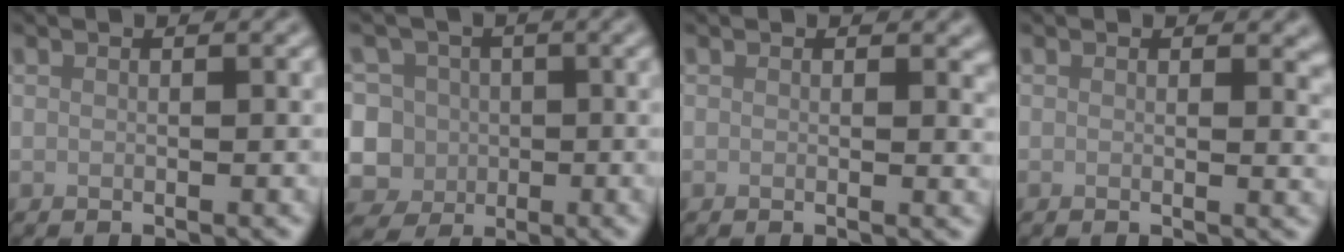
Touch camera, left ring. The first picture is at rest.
{"total": 7.8, "force": [-1.2, 7.4, 2.3], "torque": [-0.043, 0.024, -0.056]}
{"total": 1.1, "force": [0.5, 0.7, 0.7], "torque": [-0.004, -0.004, 0.004]}
{"total": 1.5, "force": [0.7, 0.8, 1.1], "torque": [-0.008, -0.007, 0.009]}